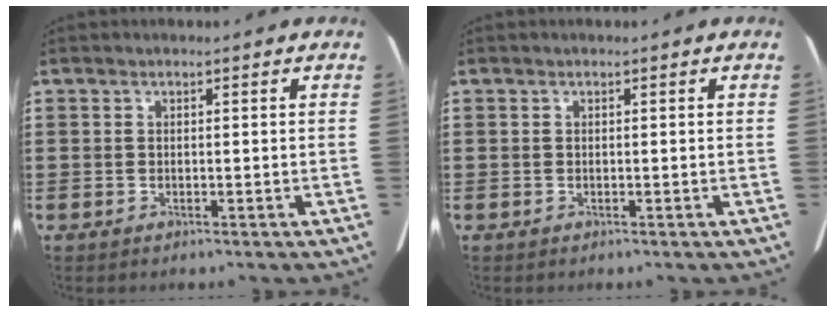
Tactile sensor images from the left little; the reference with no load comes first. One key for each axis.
{"total": 0.0}